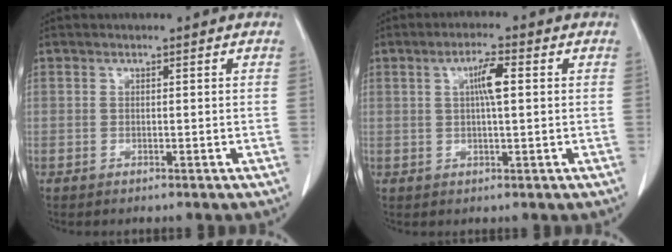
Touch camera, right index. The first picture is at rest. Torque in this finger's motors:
{"motor_torque": [0.40, -0.06, 0.12, 0.09]}